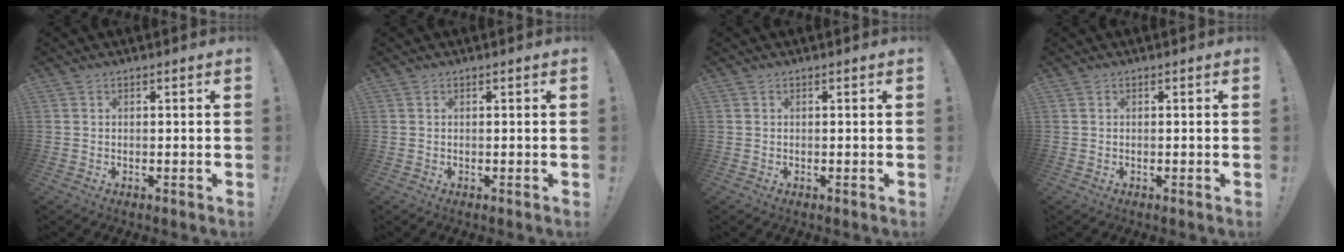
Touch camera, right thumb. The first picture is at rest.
{"total": 0.0}
{"total": 0.0}
{"total": 0.0}